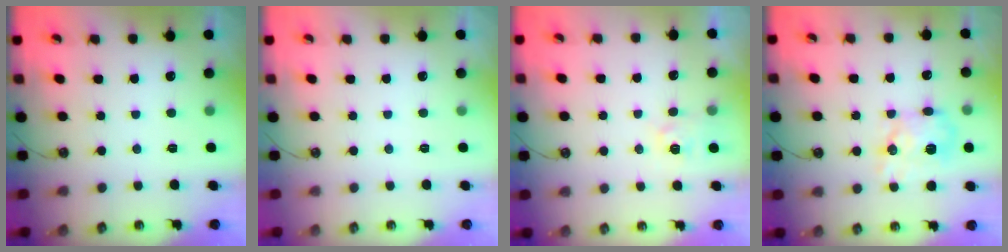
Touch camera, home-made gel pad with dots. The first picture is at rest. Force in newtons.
{"total": 0.0}
{"total": 3.5, "press": 3.4, "slide": 0.4}
{"total": 11.5, "press": 11.5, "slide": 0.7}